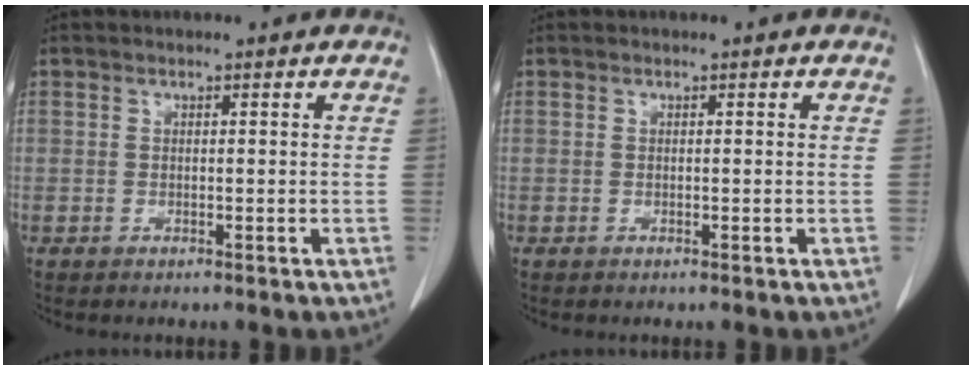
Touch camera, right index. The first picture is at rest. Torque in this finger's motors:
{"motor_torque": [0.09, -0.04, -0.05, 0.01]}